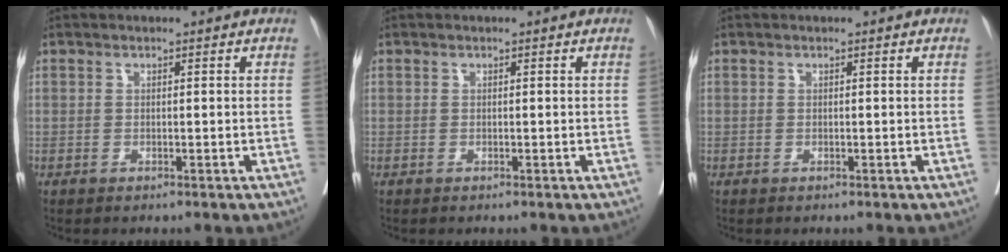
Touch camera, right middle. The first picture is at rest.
{"total": 0.0}
{"total": 0.0}